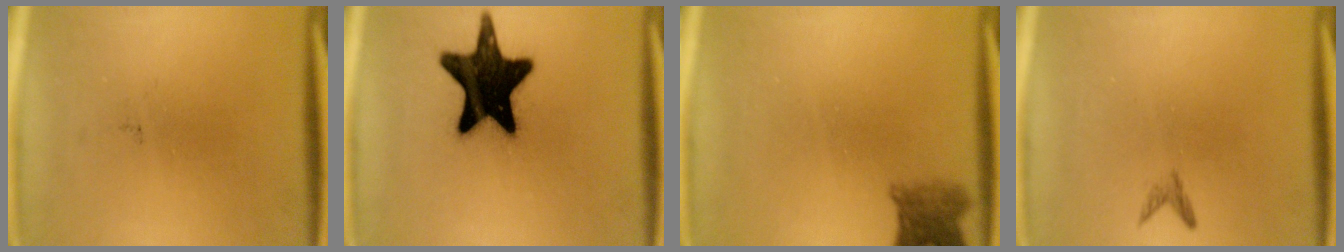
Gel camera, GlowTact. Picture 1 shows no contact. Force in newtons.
{"total": 19.6}
{"total": 3.8}
{"total": 0.8}